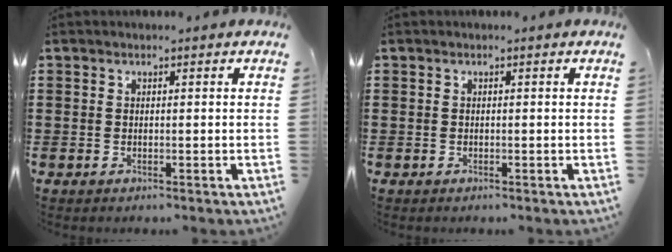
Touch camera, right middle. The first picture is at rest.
{"total": 0.0}